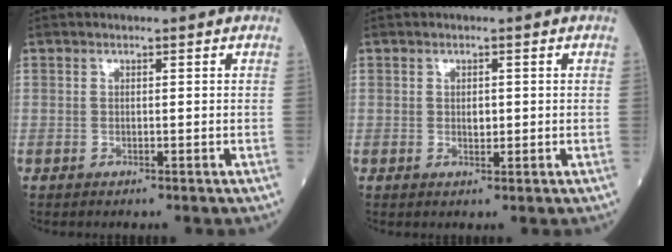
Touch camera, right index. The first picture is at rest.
{"total": 1.3, "force": [0.0, 0.7, 1.0], "torque": [-0.016, -0.001, 0.002]}